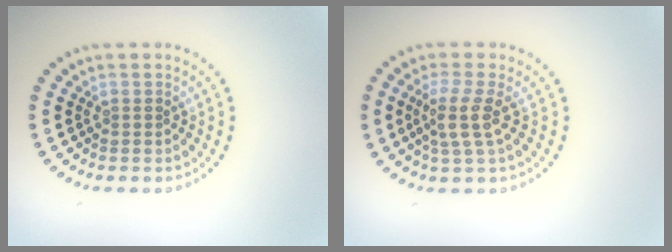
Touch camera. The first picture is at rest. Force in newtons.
{"total": 2.9, "press": 2.3, "slide": 1.8}